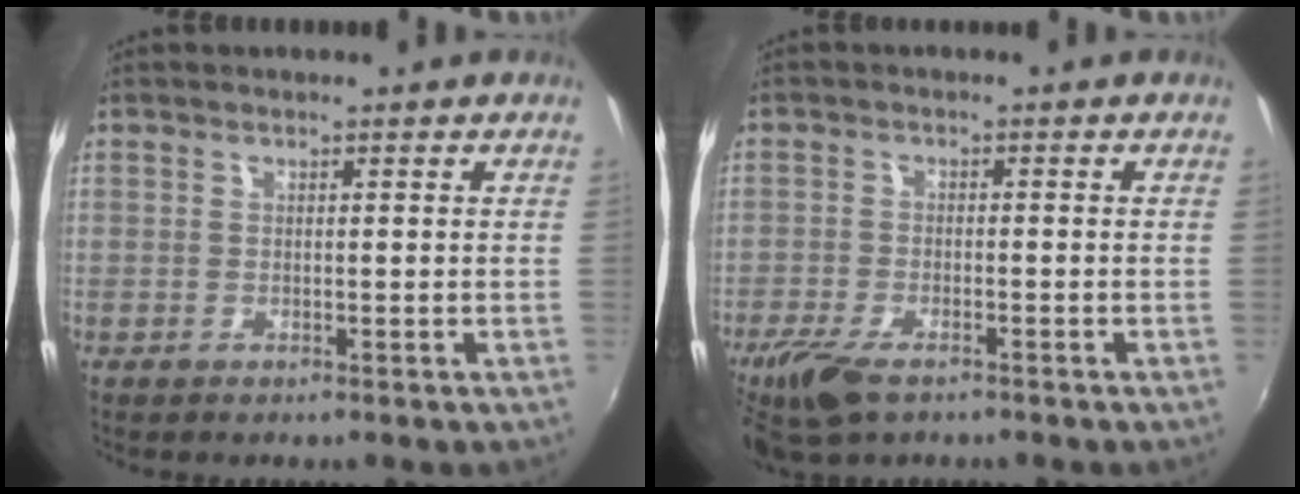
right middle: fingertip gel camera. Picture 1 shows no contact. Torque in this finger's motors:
{"motor_torque": [0.58, -0.60, 0.15, 0.09]}